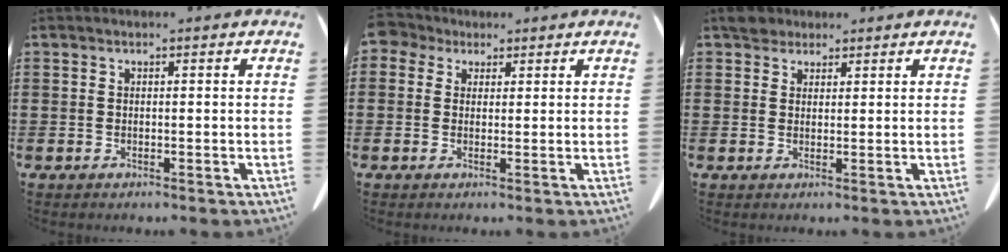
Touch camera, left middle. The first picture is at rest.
{"total": 2.3, "force": [1.5, 1.6, 0.7], "torque": [-0.023, 0.008, 0.028]}
{"total": 2.8, "force": [2.4, 1.4, 0.7], "torque": [-0.014, 0.004, 0.045]}